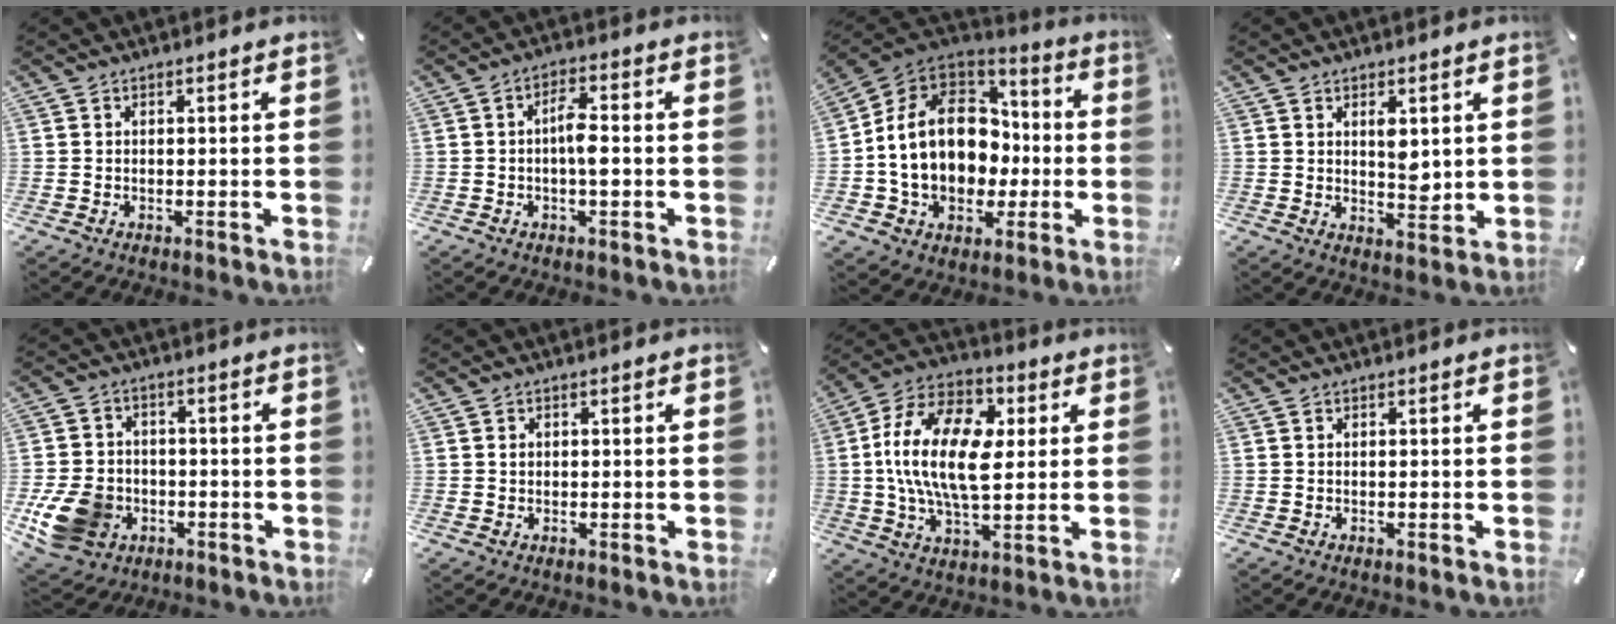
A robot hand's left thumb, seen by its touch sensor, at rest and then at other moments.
{"total": 5.3, "force": [-0.8, 2.0, 4.8], "torque": [-0.094, 0.009, -0.017]}
{"total": 18.0, "force": [-0.1, 14.7, 10.4], "torque": [-0.220, 0.002, 0.009]}
{"total": 5.1, "force": [2.0, 2.8, 3.8], "torque": [-0.050, -0.014, 0.029]}
{"total": 12.2, "force": [-4.0, 9.7, 6.1], "torque": [-0.130, 0.023, -0.070]}
{"total": 1.0, "force": [0.1, 0.9, 0.5], "torque": [-0.010, 0.004, 0.001]}
{"total": 19.8, "force": [2.0, 11.6, 15.9], "torque": [-0.335, 0.006, 0.030]}
{"total": 0.0}